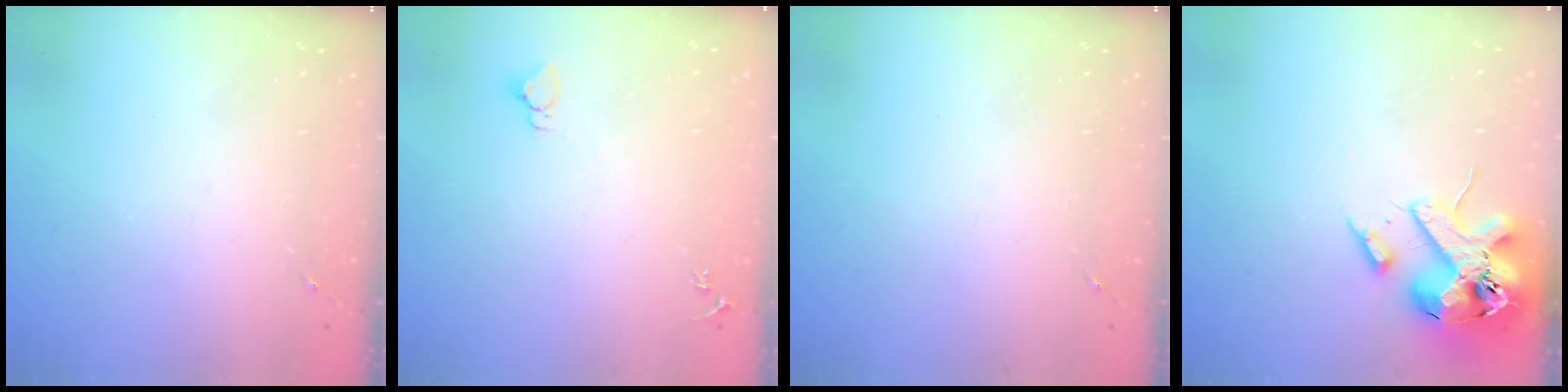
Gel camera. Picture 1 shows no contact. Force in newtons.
{"total": 2.9, "press": 2.9, "slide": 0.1}
{"total": 0.0}
{"total": 16.5, "press": 16.3, "slide": 2.8}